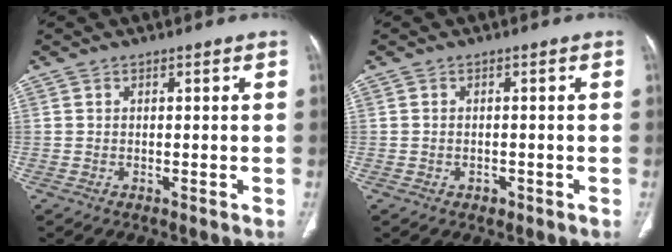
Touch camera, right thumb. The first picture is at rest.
{"total": 1.4, "force": [-0.6, 1.1, 0.6], "torque": [-0.009, 0.006, -0.006]}